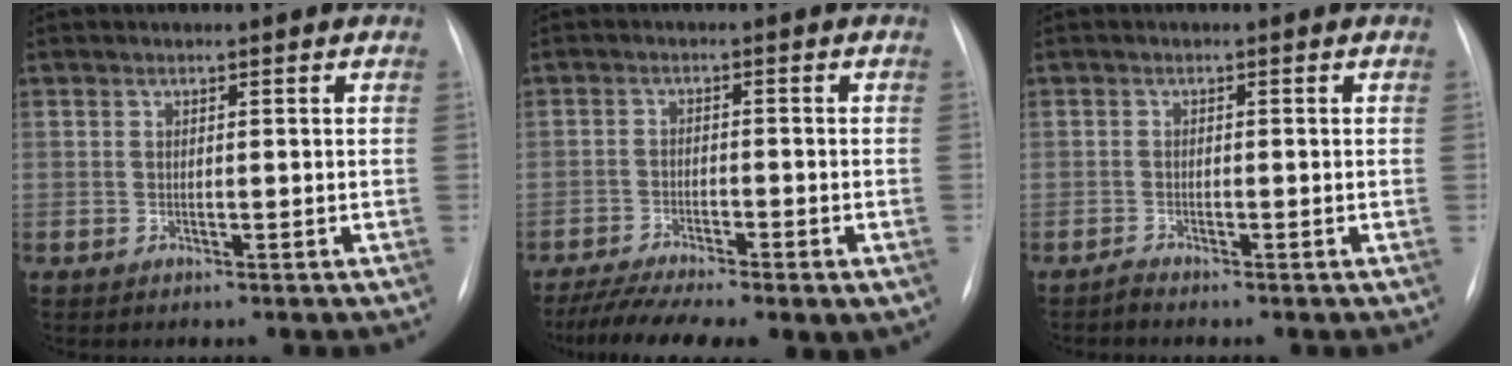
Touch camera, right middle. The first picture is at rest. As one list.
[{"total": 11.9, "force": [-8.3, 3.2, 7.9], "torque": [-0.149, -0.010, -0.129]}, {"total": 0.8, "force": [-0.8, -0.2, 0.1], "torque": [-0.003, -0.003, -0.015]}]